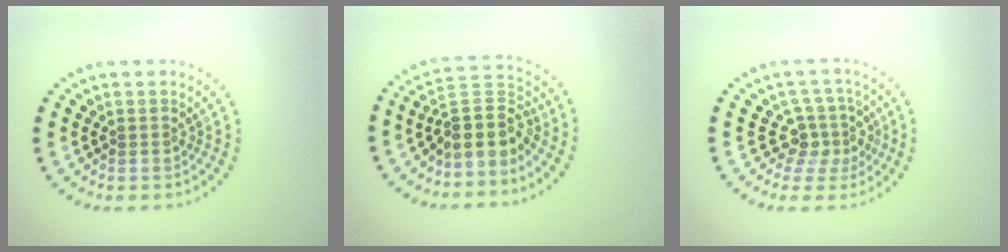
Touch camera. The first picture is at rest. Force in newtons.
{"total": 4.3, "press": 3.6, "slide": 2.3}
{"total": 3.2, "press": 2.4, "slide": 2.0}